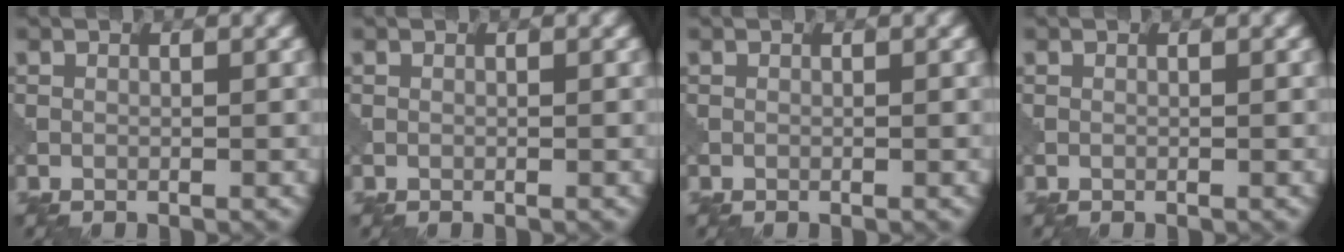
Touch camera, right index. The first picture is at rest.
{"total": 0.0}
{"total": 0.0}
{"total": 0.0}